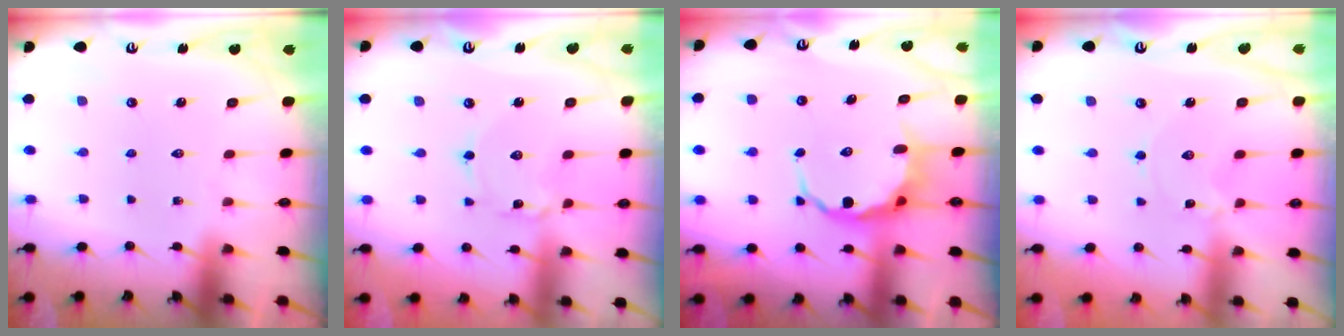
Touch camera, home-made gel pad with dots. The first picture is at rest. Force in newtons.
{"total": 1.2, "press": 1.2, "slide": 0.1}
{"total": 8.2, "press": 8.0, "slide": 1.8}
{"total": 0.0}